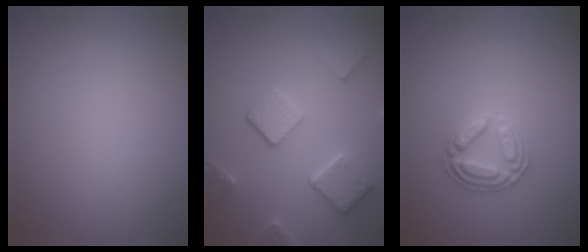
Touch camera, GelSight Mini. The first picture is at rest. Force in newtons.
{"total": 5.0, "press": 3.9, "slide": 3.2}
{"total": 2.7, "press": 2.6, "slide": 0.9}